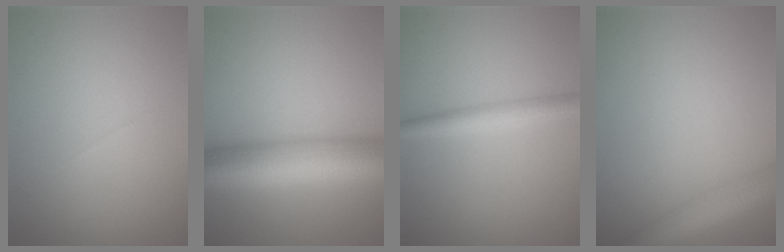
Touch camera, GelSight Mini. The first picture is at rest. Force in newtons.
{"total": 9.7, "press": 9.7, "slide": 0.1}
{"total": 2.5, "press": 2.5, "slide": 0.1}
{"total": 5.3, "press": 5.3, "slide": 0.3}